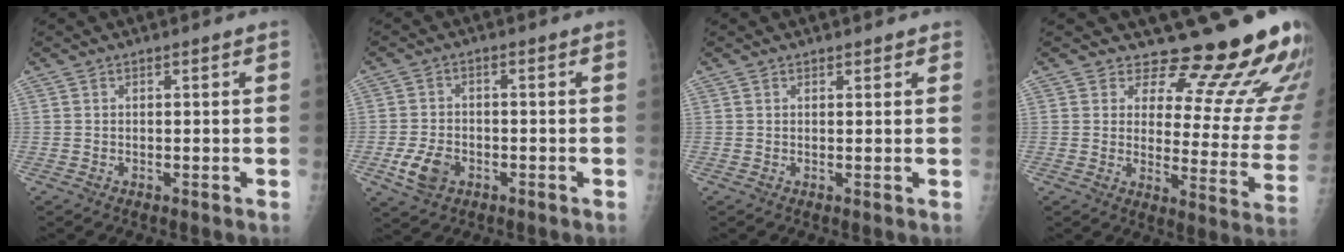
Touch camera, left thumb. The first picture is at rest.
{"total": 6.0, "force": [-2.3, 4.2, 3.7], "torque": [-0.068, 0.006, -0.039]}
{"total": 1.2, "force": [1.0, 0.5, 0.3], "torque": [0.005, -0.004, 0.010]}
{"total": 17.4, "force": [15.3, 5.0, 6.6], "torque": [-0.034, -0.147, 0.176]}